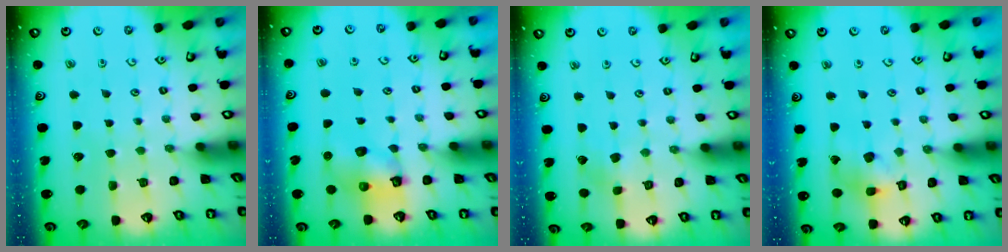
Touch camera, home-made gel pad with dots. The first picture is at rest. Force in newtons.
{"total": 8.3, "press": 8.3, "slide": 0.5}
{"total": 1.7, "press": 1.7, "slide": 0.3}
{"total": 11.9, "press": 11.8, "slide": 1.5}